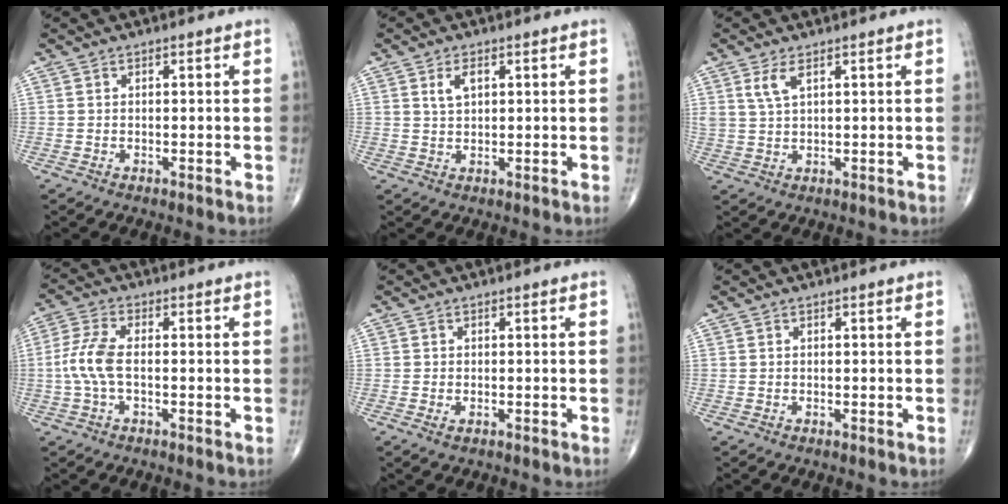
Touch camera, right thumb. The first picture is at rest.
{"total": 3.1, "force": [1.2, 1.6, 2.3], "torque": [-0.042, -0.001, 0.025]}
{"total": 3.3, "force": [1.7, 1.2, 2.6], "torque": [-0.056, -0.004, 0.043]}
{"total": 6.5, "force": [-0.8, 2.7, 5.8], "torque": [-0.150, 0.013, -0.020]}
{"total": 1.2, "force": [-0.5, 0.7, 0.9], "torque": [-0.021, 0.000, -0.007]}
{"total": 0.0}